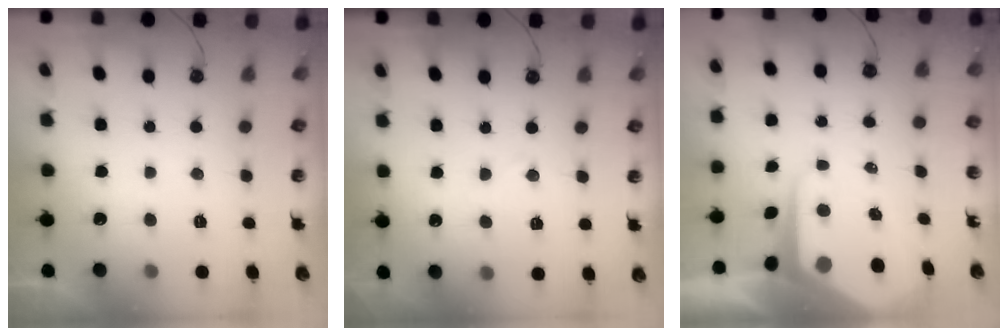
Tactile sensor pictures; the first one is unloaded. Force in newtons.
{"total": 5.9, "press": 5.9, "slide": 0.8}
{"total": 10.1, "press": 10.0, "slide": 1.0}